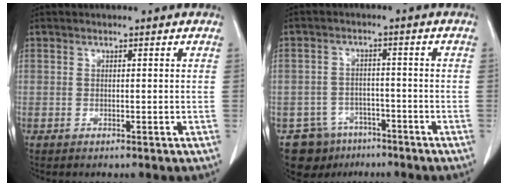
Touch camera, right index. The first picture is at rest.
{"total": 7.4, "force": [-4.9, 5.5, 0.3], "torque": [0.000, 0.021, -0.073]}